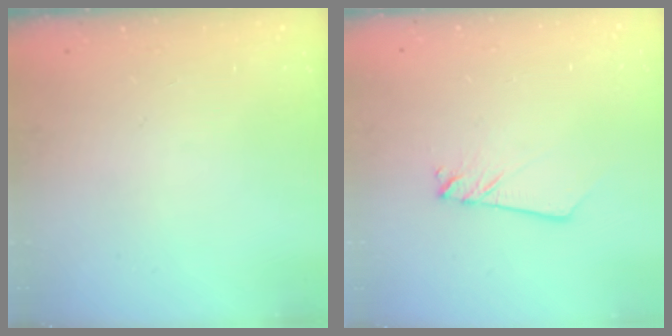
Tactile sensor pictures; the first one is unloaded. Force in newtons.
{"total": 2.4, "press": 2.4, "slide": 0.2}